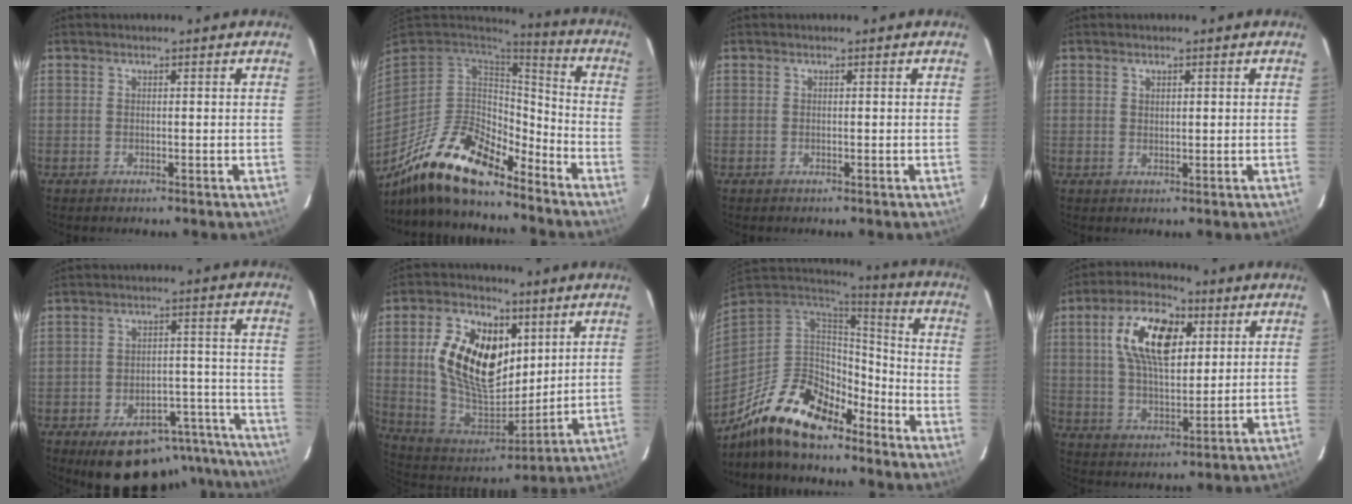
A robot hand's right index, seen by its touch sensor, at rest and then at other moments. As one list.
[{"total": 18.5, "force": [-14.1, 6.1, 10.3], "torque": [-0.212, -0.017, -0.263]}, {"total": 0.0}, {"total": 1.1, "force": [0.6, 0.7, 0.6], "torque": [-0.009, 0.003, 0.012]}, {"total": 21.0, "force": [-17.0, 8.7, 8.7], "torque": [-0.126, 0.040, -0.195]}, {"total": 20.2, "force": [5.5, 12.2, 15.1], "torque": [-0.307, 0.009, 0.112]}, {"total": 17.5, "force": [-12.3, 7.3, 10.0], "torque": [-0.208, -0.013, -0.221]}, {"total": 14.6, "force": [4.8, 7.3, 11.7], "torque": [-0.214, 0.025, 0.087]}]